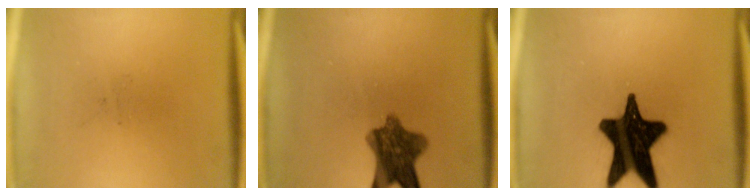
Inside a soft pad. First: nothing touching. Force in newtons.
{"total": 8.6}
{"total": 18.6}